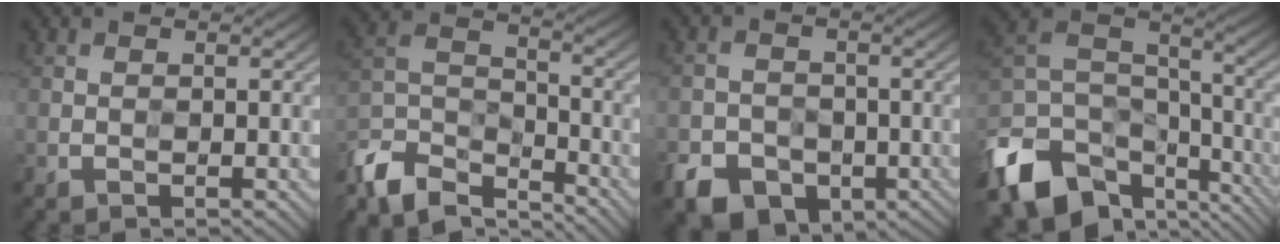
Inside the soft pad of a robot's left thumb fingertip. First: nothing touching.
{"total": 11.8, "force": [-9.5, 4.5, 5.2], "torque": [-0.126, -0.003, -0.187]}
{"total": 5.9, "force": [-3.6, 4.1, 2.2], "torque": [-0.036, -0.011, -0.067]}
{"total": 14.6, "force": [-8.2, 8.9, 8.1], "torque": [-0.213, -0.024, -0.145]}